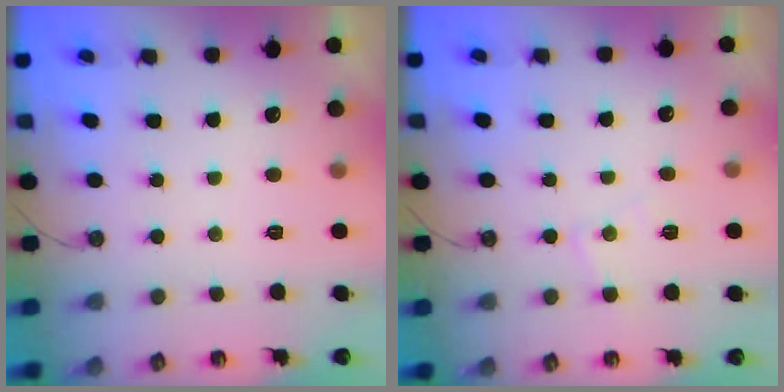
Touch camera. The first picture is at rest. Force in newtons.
{"total": 5.9, "press": 5.8, "slide": 0.7}